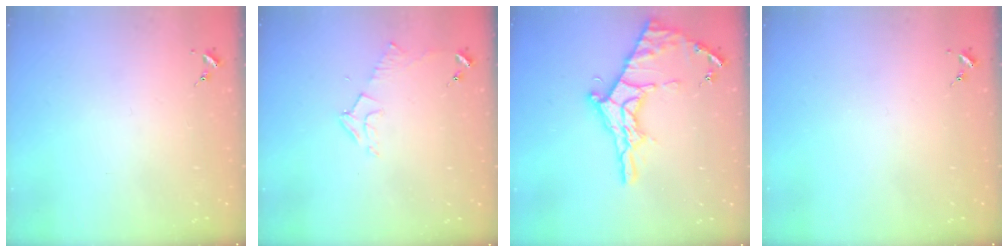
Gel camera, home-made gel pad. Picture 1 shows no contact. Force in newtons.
{"total": 5.9, "press": 5.9, "slide": 0.8}
{"total": 21.5, "press": 21.4, "slide": 1.7}
{"total": 0.0}